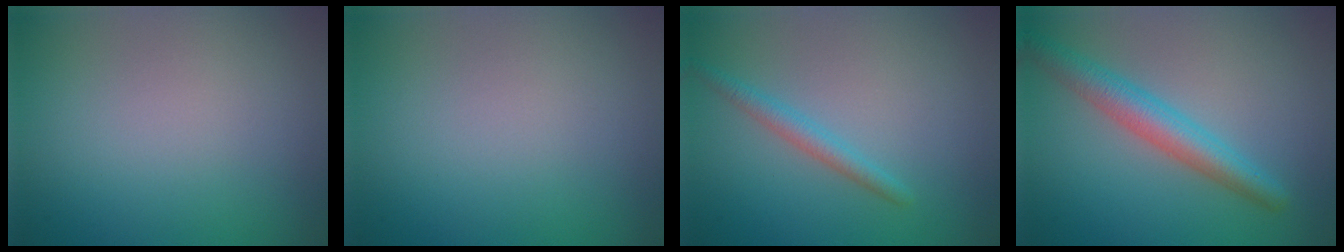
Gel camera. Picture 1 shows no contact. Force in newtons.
{"total": 0.0}
{"total": 1.8, "press": 1.8, "slide": 0.1}
{"total": 3.9, "press": 3.9, "slide": 0.1}